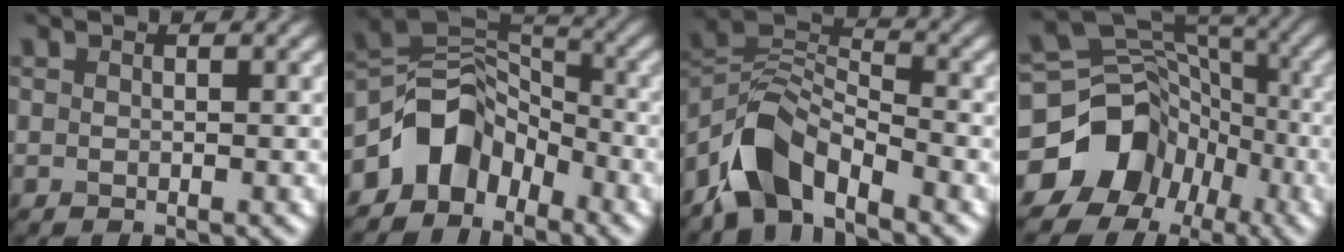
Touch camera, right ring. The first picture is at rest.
{"total": 6.2, "force": [-3.7, 4.2, 2.6], "torque": [-0.019, 0.007, -0.079]}
{"total": 6.1, "force": [-4.5, 2.7, 3.2], "torque": [-0.049, 0.002, -0.098]}
{"total": 11.0, "force": [-5.2, 9.1, 3.4], "torque": [-0.058, 0.004, -0.100]}